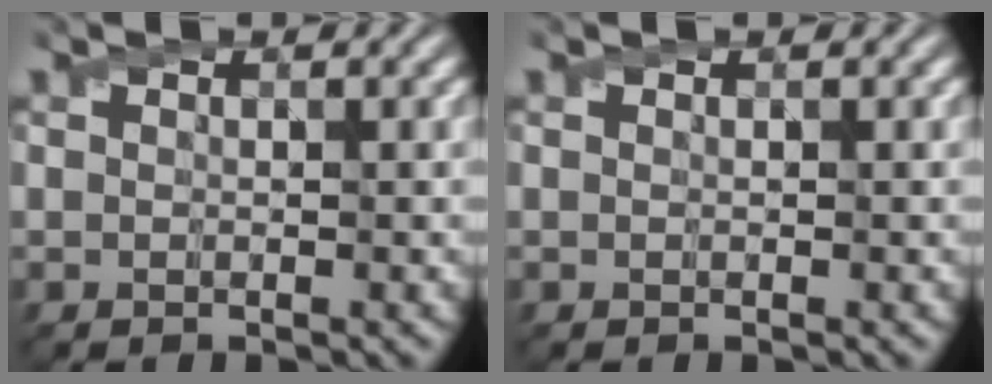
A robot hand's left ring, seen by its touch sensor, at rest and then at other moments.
{"total": 0.0}